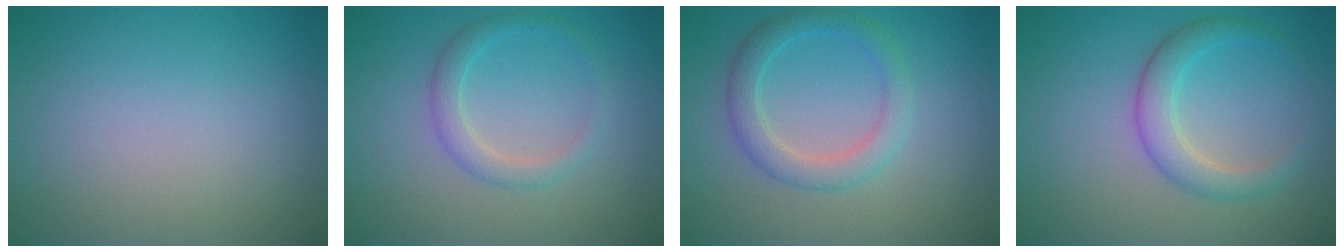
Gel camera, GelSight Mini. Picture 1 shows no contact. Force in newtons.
{"total": 2.1, "press": 2.1, "slide": 0.1}
{"total": 3.0, "press": 3.0, "slide": 0.0}
{"total": 3.2, "press": 3.2, "slide": 0.3}